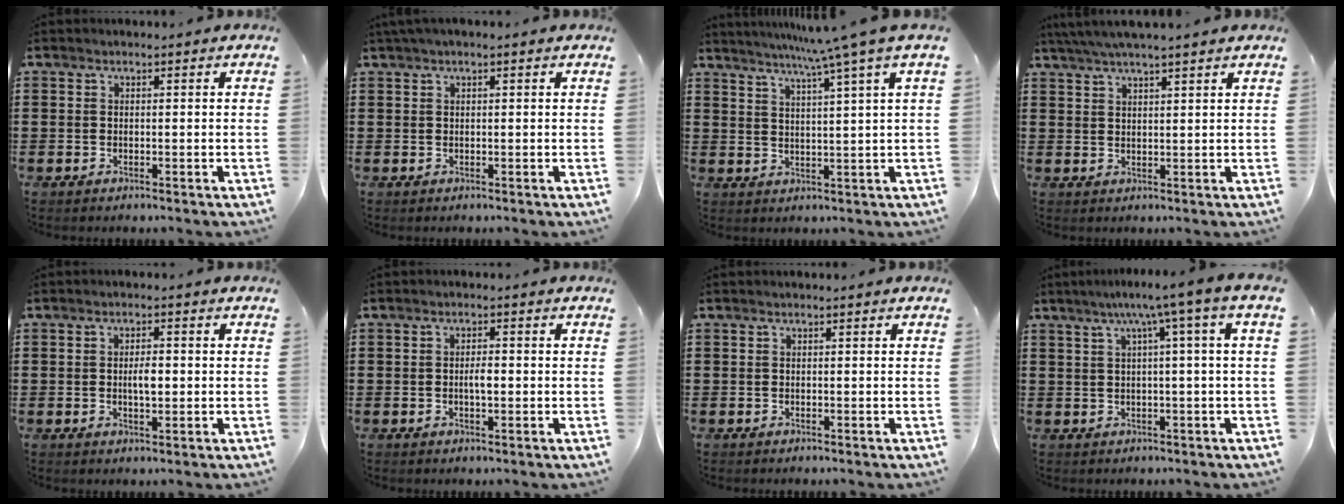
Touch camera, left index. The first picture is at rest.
{"total": 0.9, "force": [0.4, 0.1, 0.9], "torque": [-0.017, 0.001, 0.007]}
{"total": 6.3, "force": [4.4, -1.7, 4.1], "torque": [-0.090, -0.023, 0.069]}
{"total": 3.8, "force": [3.3, -0.2, 1.8], "torque": [-0.043, -0.003, 0.060]}
{"total": 2.9, "force": [0.0, 1.1, 2.7], "torque": [-0.045, -0.002, -0.004]}
{"total": 2.3, "force": [-0.2, 0.8, 2.2], "torque": [-0.043, 0.002, -0.005]}
{"total": 0.0}
{"total": 5.1, "force": [1.4, -0.9, 4.8], "torque": [-0.095, -0.003, 0.014]}